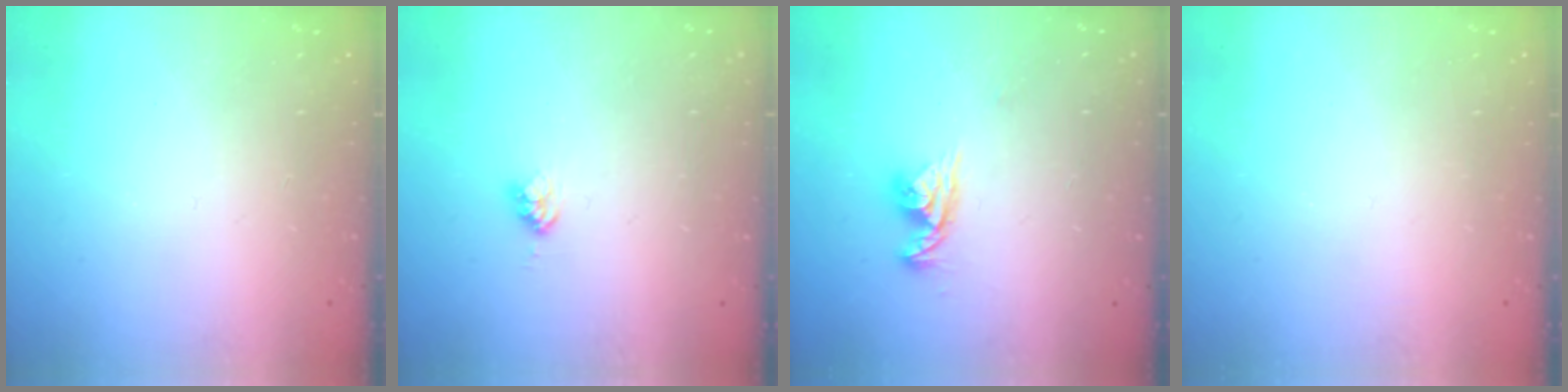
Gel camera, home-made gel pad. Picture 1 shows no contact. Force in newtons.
{"total": 2.4, "press": 2.3, "slide": 0.4}
{"total": 8.3, "press": 8.3, "slide": 0.9}
{"total": 0.0}